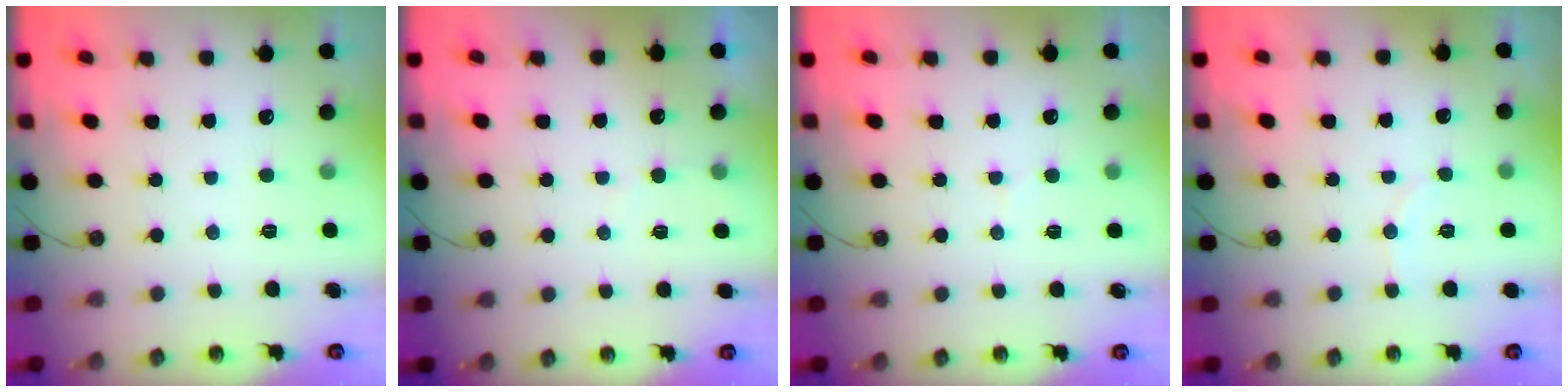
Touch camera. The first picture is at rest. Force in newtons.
{"total": 2.6, "press": 2.6, "slide": 0.3}
{"total": 4.2, "press": 4.1, "slide": 0.6}
{"total": 4.1, "press": 4.1, "slide": 0.8}